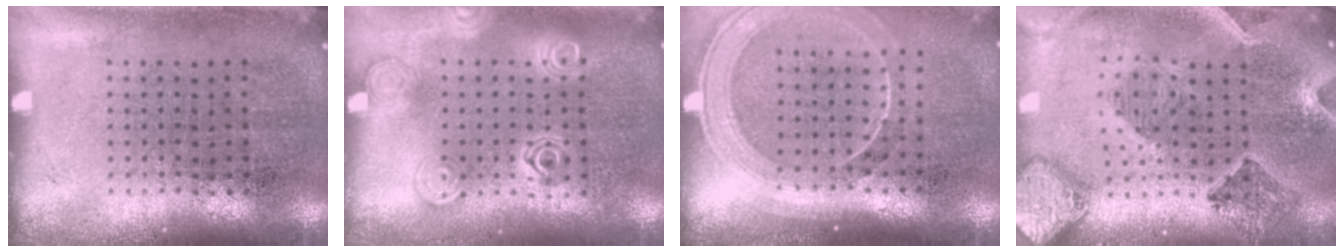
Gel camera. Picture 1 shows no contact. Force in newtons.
{"total": 1.3, "press": 1.2, "slide": 0.3}
{"total": 1.8, "press": 1.7, "slide": 0.8}
{"total": 1.8, "press": 1.7, "slide": 0.5}